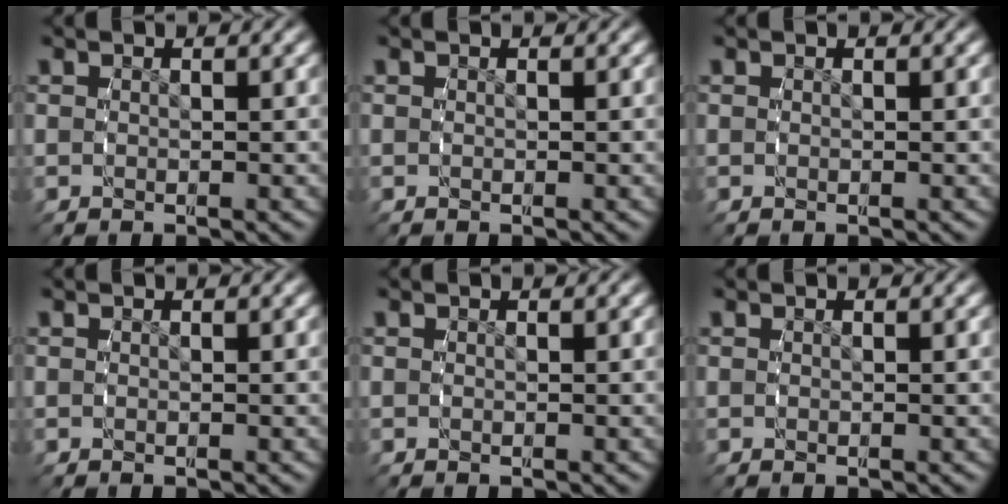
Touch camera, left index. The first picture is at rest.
{"total": 0.0}
{"total": 0.0}
{"total": 0.0}
{"total": 0.0}
{"total": 0.0}